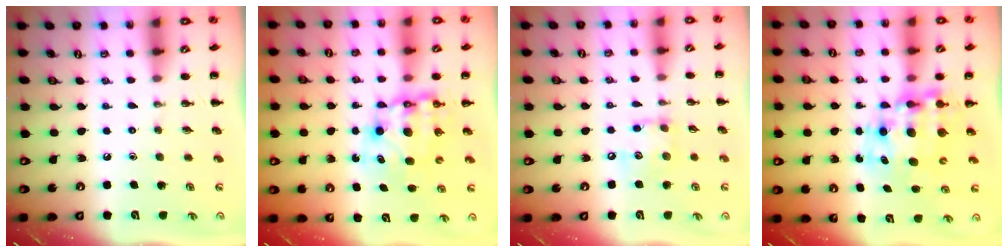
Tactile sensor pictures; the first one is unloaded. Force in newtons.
{"total": 8.9, "press": 8.6, "slide": 2.3}
{"total": 9.6, "press": 9.6, "slide": 0.7}
{"total": 10.3, "press": 10.0, "slide": 2.8}